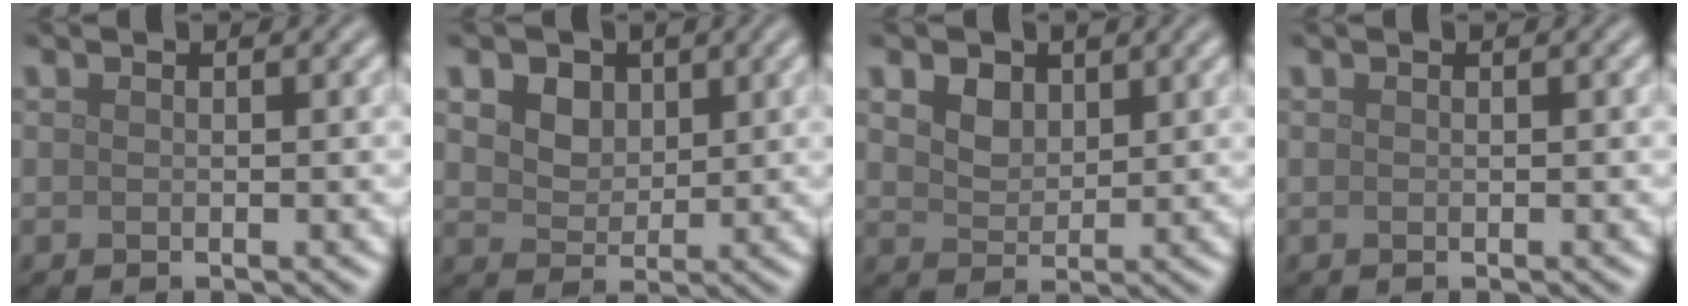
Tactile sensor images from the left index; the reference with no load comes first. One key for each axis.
{"total": 5.7, "fx": 2.9, "fy": 4.0, "fz": 2.9, "tx": -0.070, "ty": 0.012, "tz": 0.042}
{"total": 3.0, "fx": 1.7, "fy": 2.0, "fz": 1.5, "tx": -0.036, "ty": 0.001, "tz": 0.024}
{"total": 0.0}